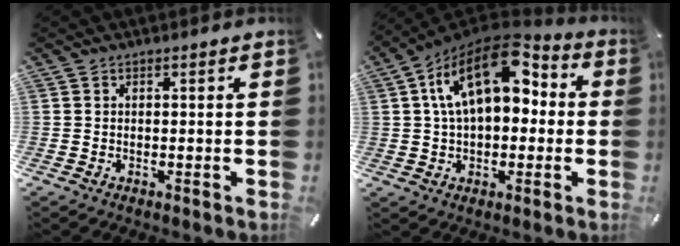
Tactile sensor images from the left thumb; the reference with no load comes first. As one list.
[{"total": 17.4, "force": [6.2, 10.2, 12.7], "torque": [-0.235, -0.026, 0.105]}]